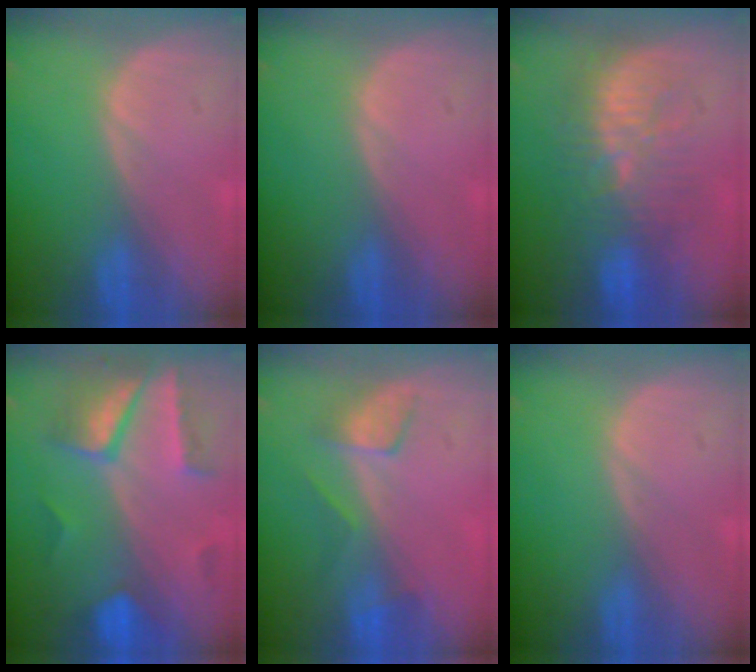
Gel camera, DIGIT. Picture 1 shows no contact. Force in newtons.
{"total": 0.0}
{"total": 9.2, "press": 9.0, "slide": 2.0}
{"total": 8.2, "press": 7.7, "slide": 2.7}
{"total": 4.2, "press": 4.1, "slide": 1.3}
{"total": 0.0}